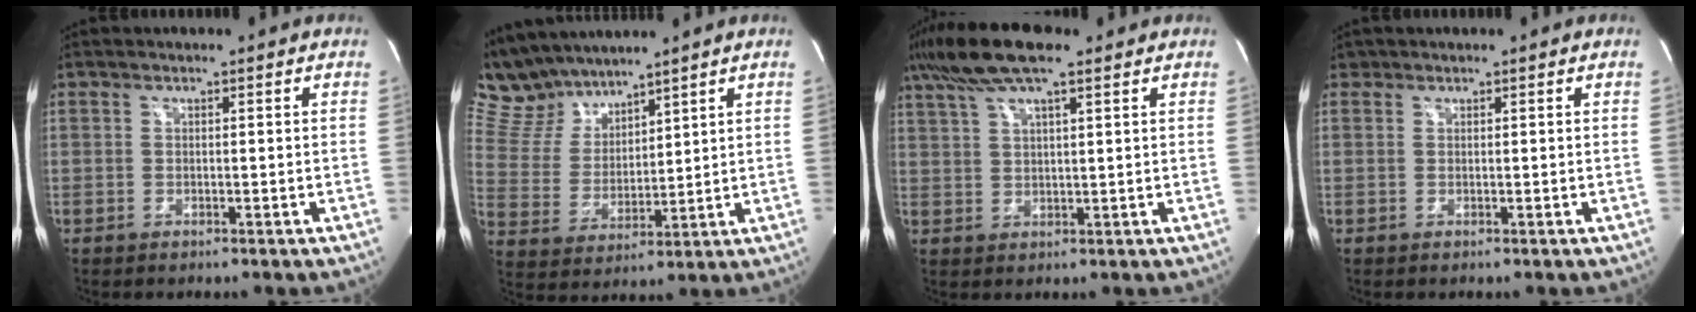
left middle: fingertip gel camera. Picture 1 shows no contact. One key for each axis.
{"total": 9.9, "fx": 9.0, "fy": 3.4, "fz": 2.1, "tx": -0.065, "ty": 0.021, "tz": 0.191}
{"total": 10.0, "fx": 7.0, "fy": 1.8, "fz": 6.9, "tx": -0.138, "ty": 0.030, "tz": 0.125}
{"total": 0.6, "fx": 0.5, "fy": 0.4, "fz": 0.0, "tx": 0.001, "ty": 0.003, "tz": 0.008}